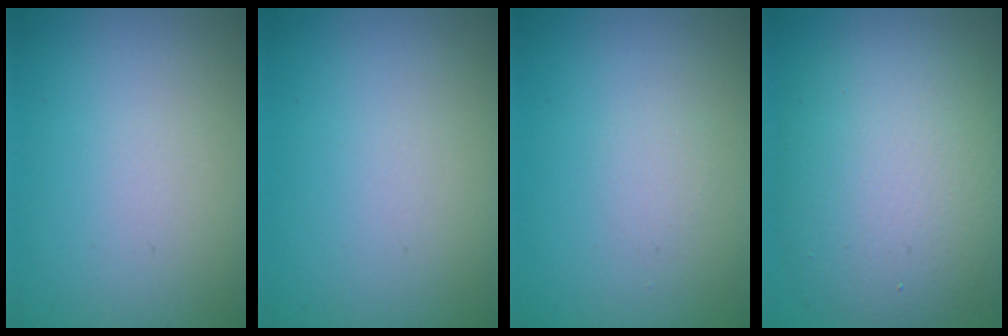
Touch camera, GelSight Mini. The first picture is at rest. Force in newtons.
{"total": 0.0}
{"total": 0.6, "press": 0.6, "slide": 0.0}
{"total": 10.4, "press": 10.3, "slide": 0.7}